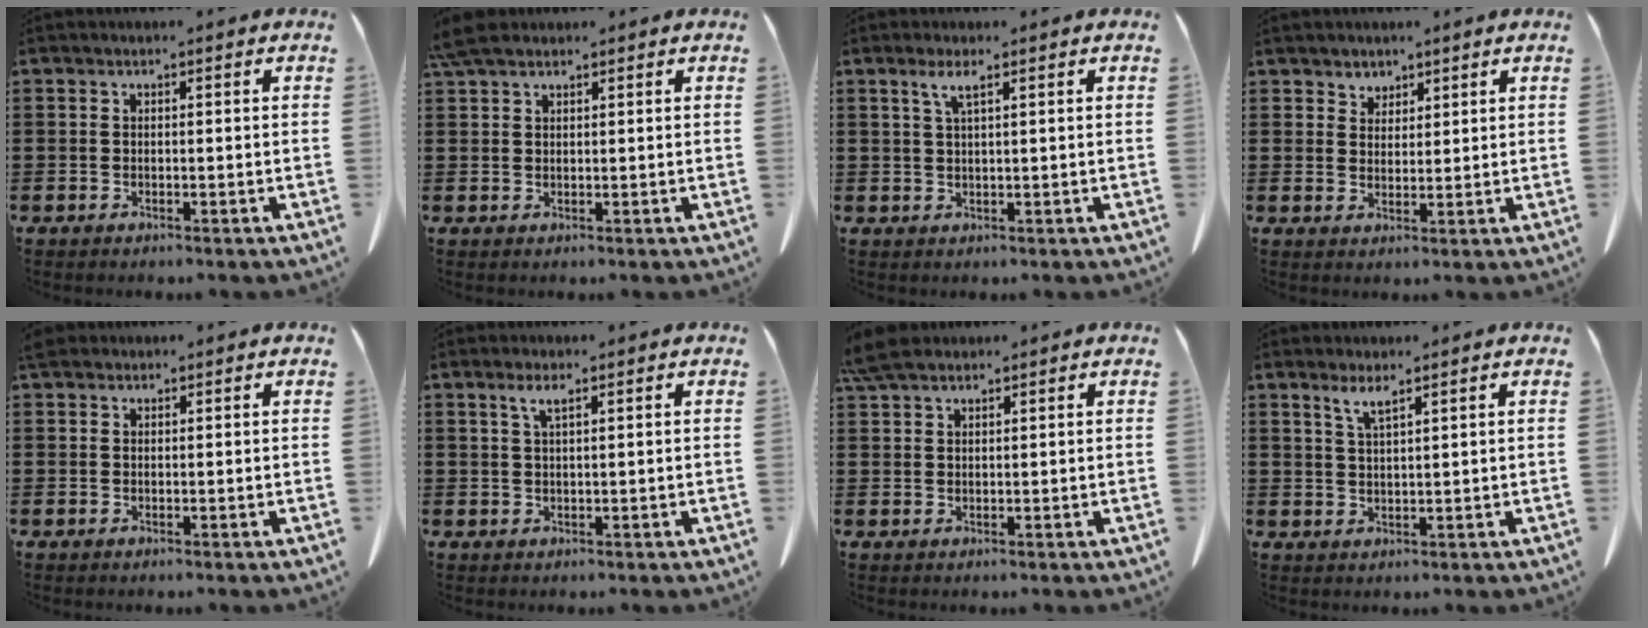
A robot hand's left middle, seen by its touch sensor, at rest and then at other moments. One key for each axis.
{"total": 3.4, "fx": 2.7, "fy": 1.1, "fz": 1.9, "tx": -0.045, "ty": 0.005, "tz": 0.051}
{"total": 2.3, "fx": 1.1, "fy": 0.3, "fz": 1.9, "tx": -0.042, "ty": 0.003, "tz": 0.019}
{"total": 2.8, "fx": 2.4, "fy": 1.5, "fz": 0.0, "tx": -0.009, "ty": 0.005, "tz": 0.045}
{"total": 1.4, "fx": 1.1, "fy": 0.6, "fz": 0.4, "tx": -0.014, "ty": 0.004, "tz": 0.022}
{"total": 2.1, "fx": 1.0, "fy": 0.4, "fz": 1.8, "tx": -0.038, "ty": 0.004, "tz": 0.017}
{"total": 4.2, "fx": 3.4, "fy": 1.2, "fz": 2.2, "tx": -0.059, "ty": 0.000, "tz": 0.063}
{"total": 2.5, "fx": 1.9, "fy": 0.3, "fz": 1.6, "tx": -0.037, "ty": 0.002, "tz": 0.034}